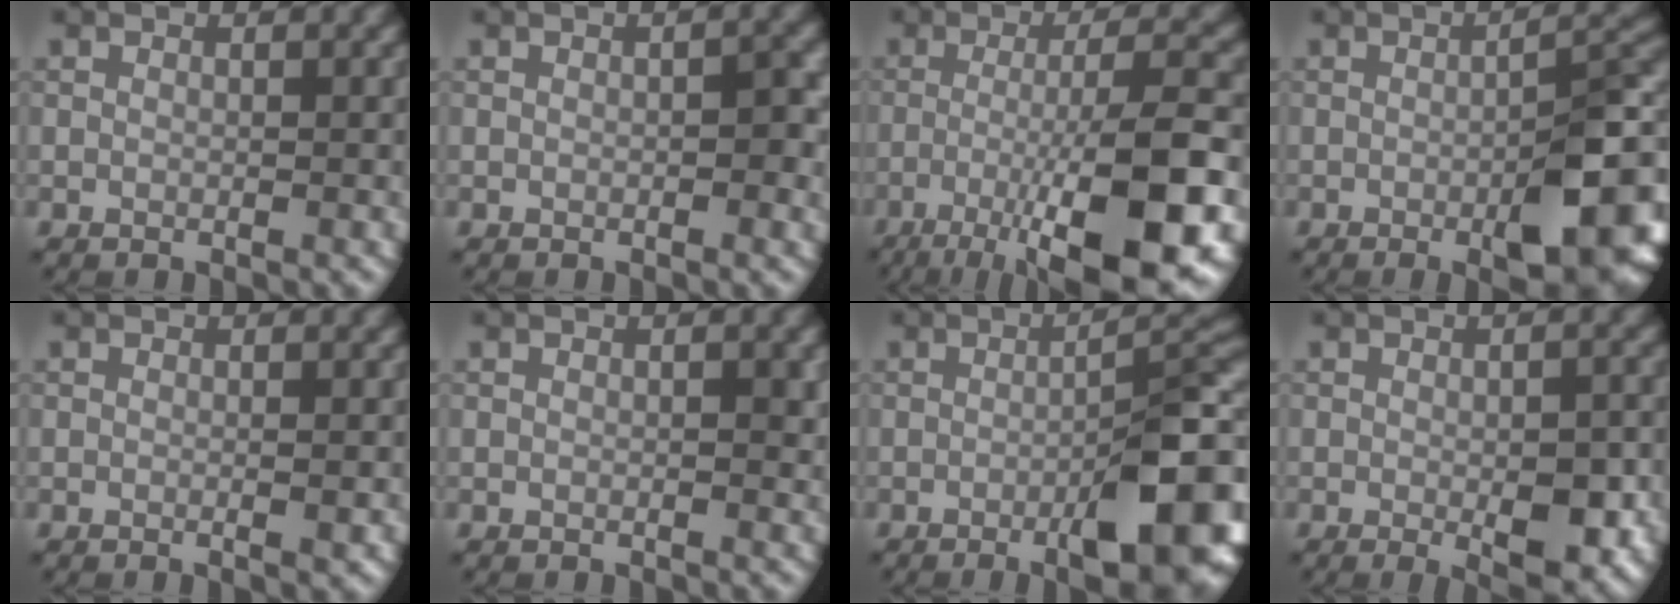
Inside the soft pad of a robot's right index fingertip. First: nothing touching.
{"total": 1.8, "force": [-0.3, 0.6, 1.7], "torque": [-0.021, 0.003, -0.005]}
{"total": 11.8, "force": [-4.8, 2.7, 10.5], "torque": [-0.158, -0.001, -0.080]}
{"total": 9.0, "force": [-2.7, 2.4, 8.3], "torque": [-0.107, 0.001, -0.040]}
{"total": 1.2, "force": [-0.1, 0.2, 1.1], "torque": [-0.014, -0.001, -0.004]}
{"total": 0.8, "force": [0.0, 0.2, 0.8], "torque": [-0.011, -0.001, 0.000]}
{"total": 10.2, "force": [-3.2, 2.5, 9.4], "torque": [-0.120, 0.000, -0.043]}
{"total": 4.9, "force": [-1.3, 1.6, 4.5], "torque": [-0.063, -0.006, -0.014]}